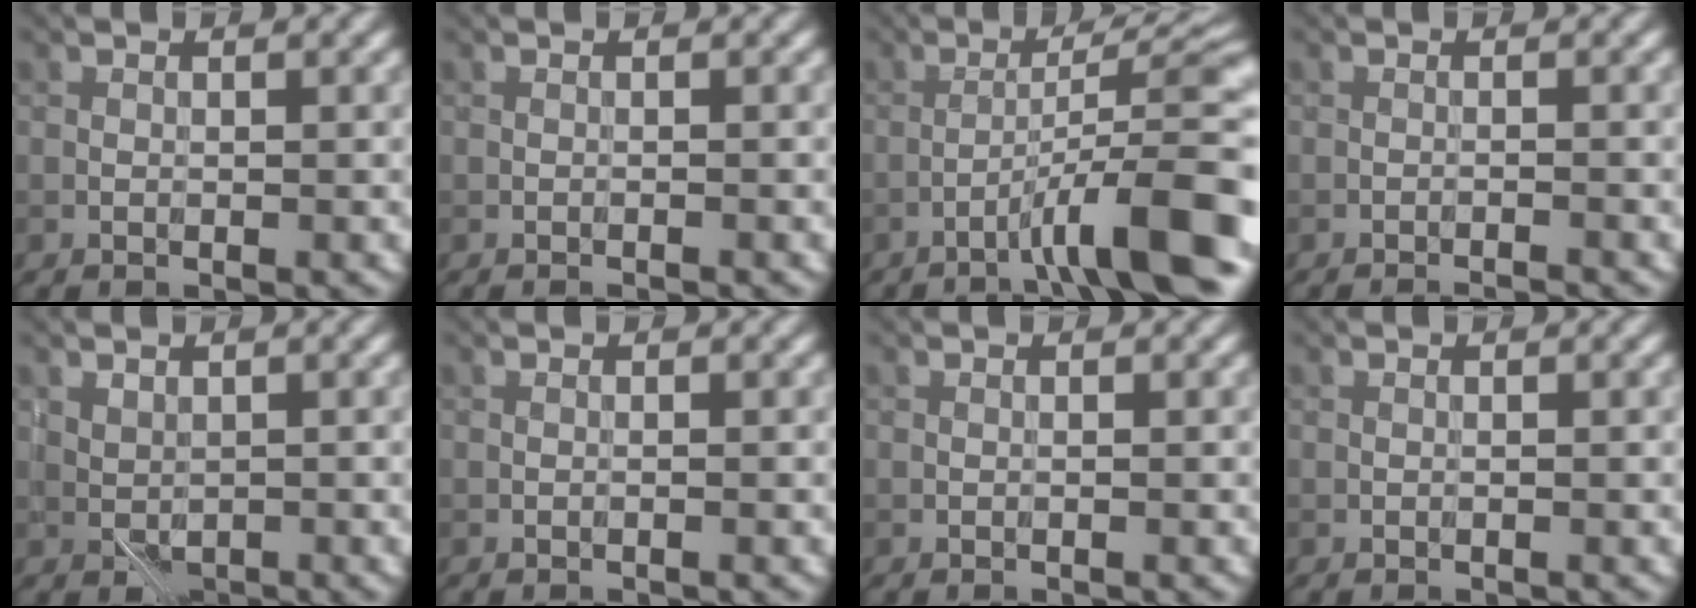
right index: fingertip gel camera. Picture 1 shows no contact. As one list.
[{"total": 0.6, "force": [-0.5, 0.1, 0.3], "torque": [0.001, 0.001, -0.010]}, {"total": 9.6, "force": [-4.8, 0.9, 8.2], "torque": [-0.117, 0.028, -0.071]}, {"total": 2.0, "force": [-1.8, 0.2, 0.9], "torque": [-0.013, 0.005, -0.029]}, {"total": 1.3, "force": [0.4, 0.9, 0.8], "torque": [-0.014, -0.003, 0.011]}, {"total": 0.0}, {"total": 0.0}, {"total": 0.0}]